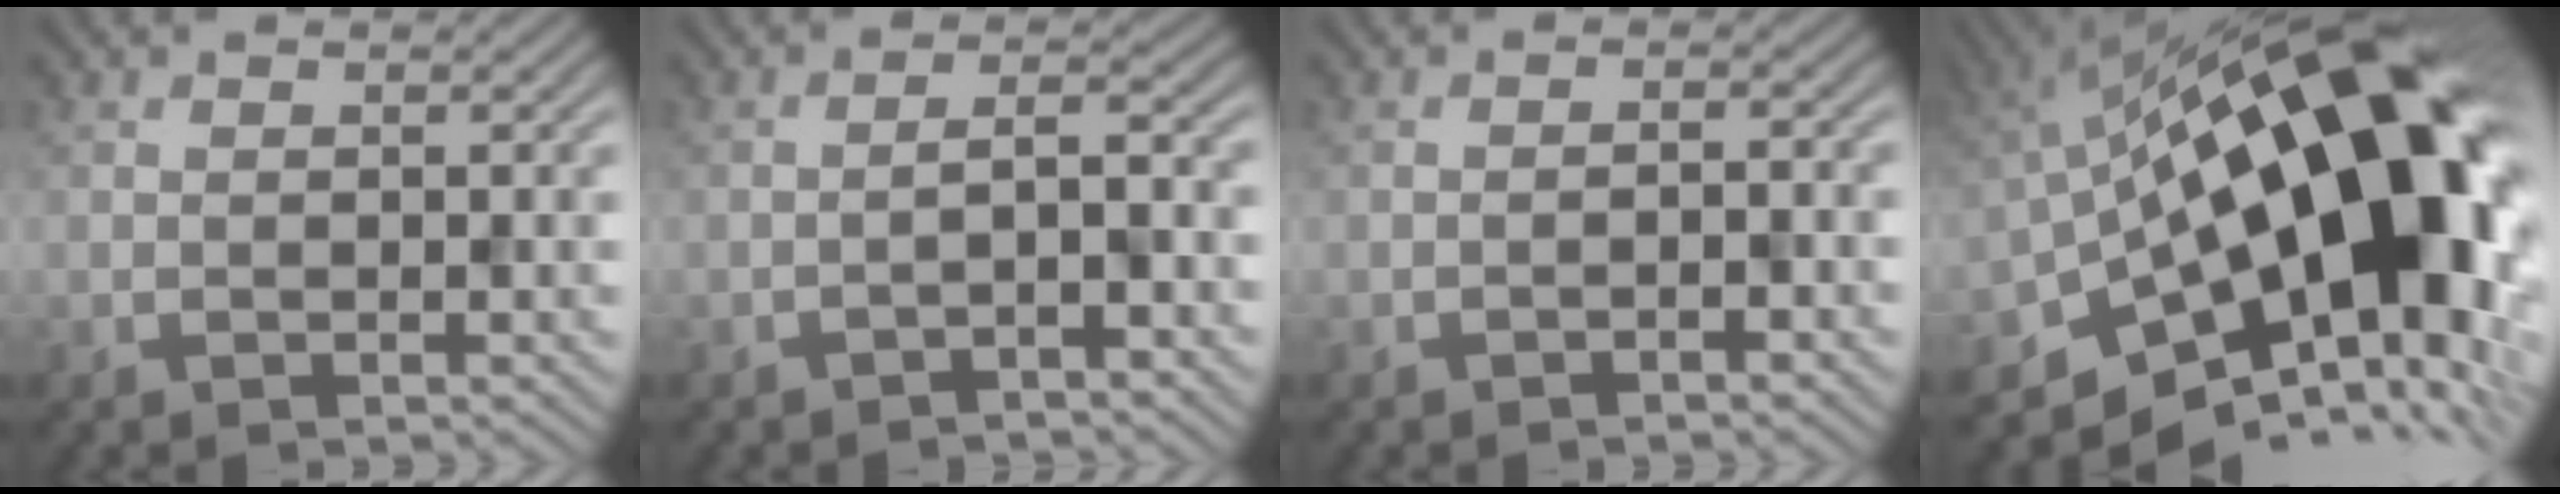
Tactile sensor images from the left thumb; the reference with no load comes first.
{"total": 2.4, "force": [-1.8, 0.4, 1.6], "torque": [-0.027, 0.012, -0.038]}
{"total": 1.1, "force": [-0.9, 0.2, 0.6], "torque": [-0.009, 0.004, -0.017]}
{"total": 20.4, "force": [-3.1, 10.1, 17.5], "torque": [-0.269, -0.001, -0.054]}